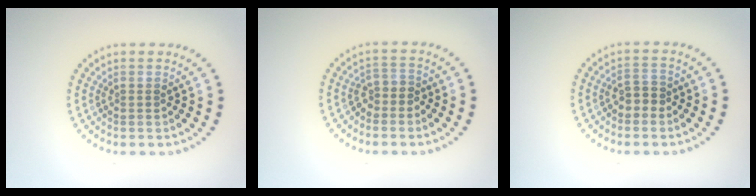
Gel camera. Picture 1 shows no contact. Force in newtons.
{"total": 1.7, "press": 1.4, "slide": 1.0}
{"total": 1.8, "press": 1.7, "slide": 0.7}